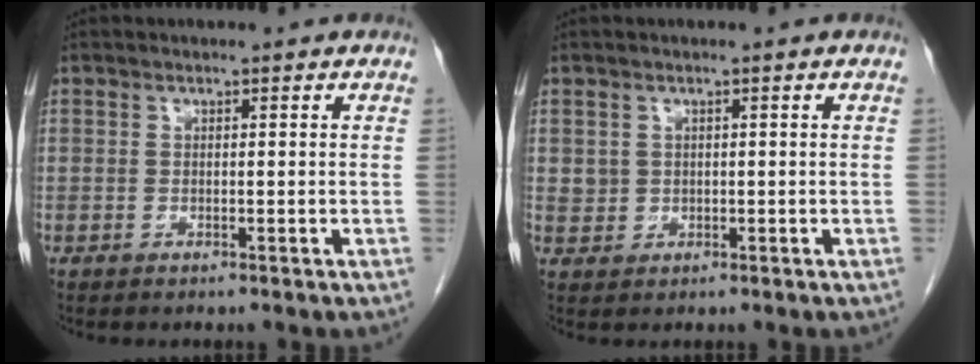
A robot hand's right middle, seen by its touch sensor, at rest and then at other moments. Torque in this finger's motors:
{"motor_torque": [-0.21, -0.04, -0.01, 0.01]}